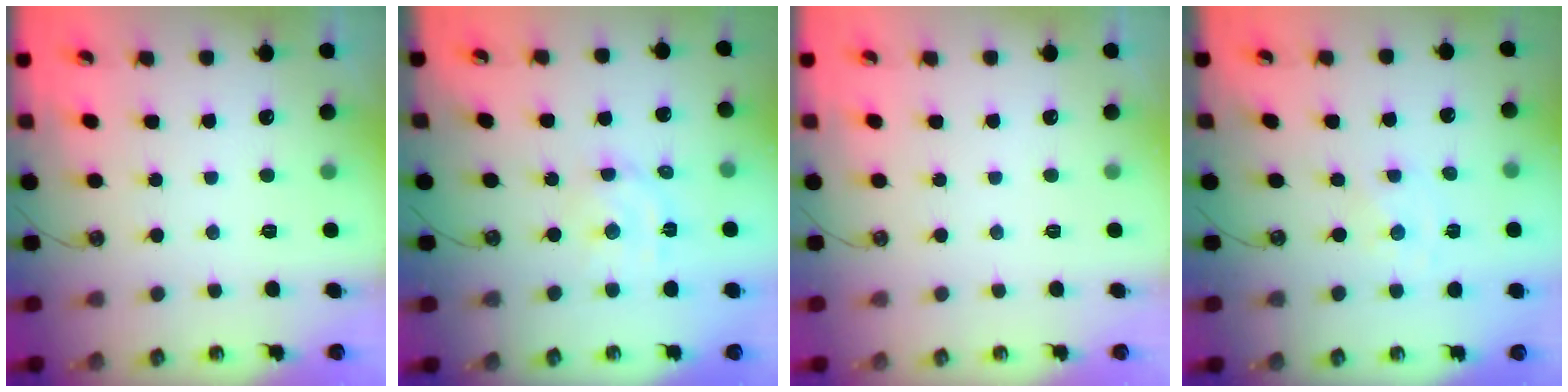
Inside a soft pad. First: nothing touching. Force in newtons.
{"total": 6.6, "press": 6.5, "slide": 1.0}
{"total": 0.0}
{"total": 0.0}